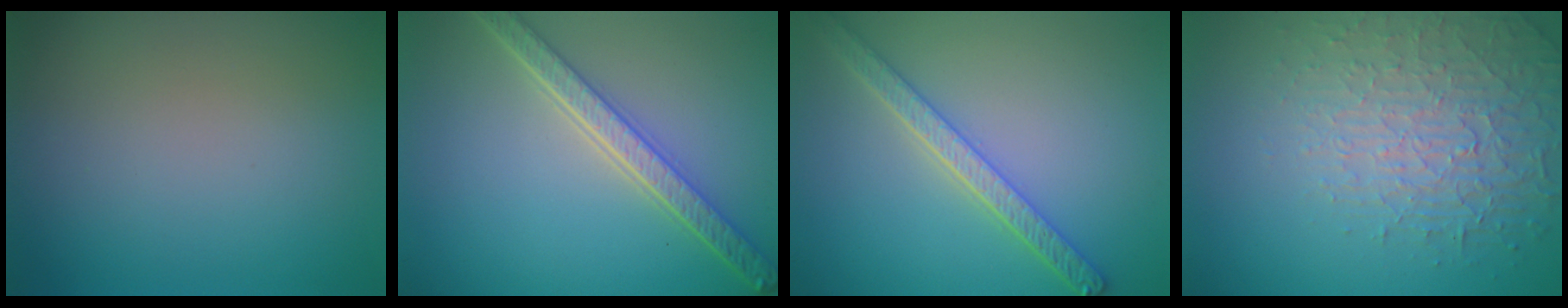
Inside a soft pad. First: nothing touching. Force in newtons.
{"total": 5.2, "press": 4.0, "slide": 3.3}
{"total": 4.2, "press": 3.4, "slide": 2.4}
{"total": 3.8, "press": 3.6, "slide": 1.2}